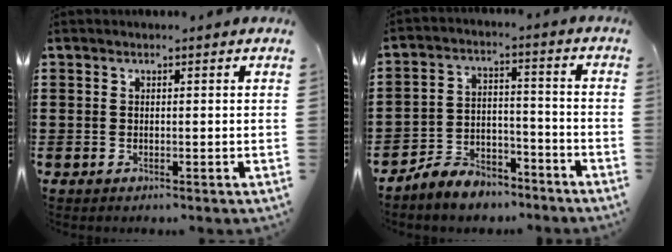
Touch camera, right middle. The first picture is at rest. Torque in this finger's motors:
{"motor_torque": [2.14, 0.00, 0.07, 0.05]}